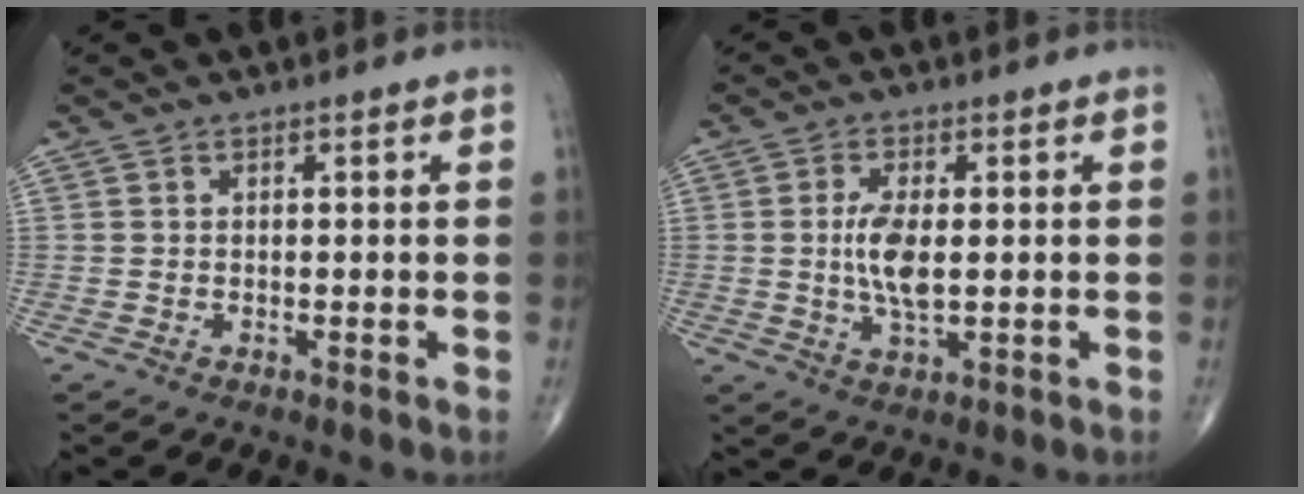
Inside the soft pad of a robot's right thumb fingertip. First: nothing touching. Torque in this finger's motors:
{"motor_torque": [1.52, 1.39, 1.30, -0.31, 0.09]}